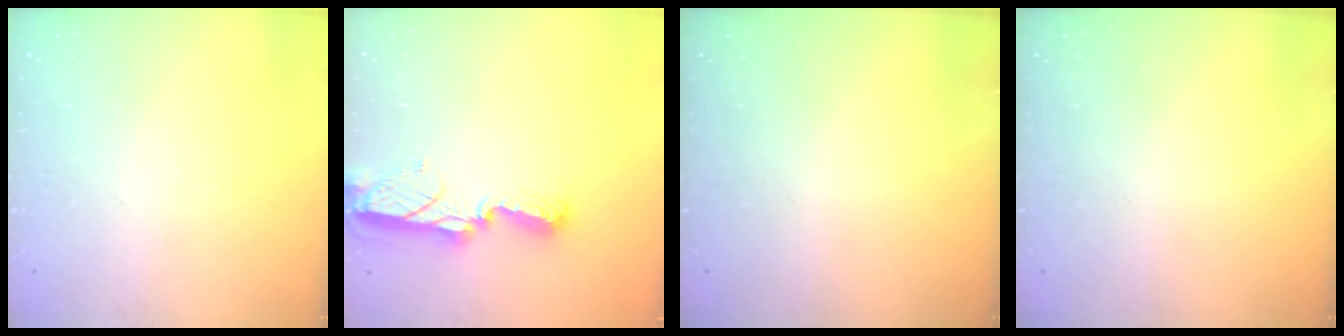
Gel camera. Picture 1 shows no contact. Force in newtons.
{"total": 8.9, "press": 8.9, "slide": 0.5}
{"total": 0.0}
{"total": 0.0}